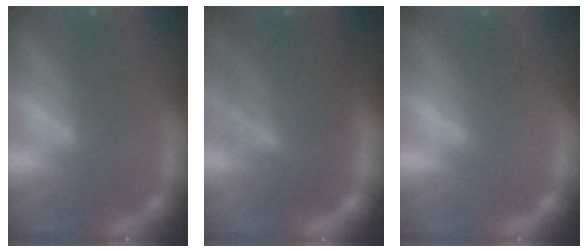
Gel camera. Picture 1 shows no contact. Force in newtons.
{"total": 9.1}
{"total": 1.0}